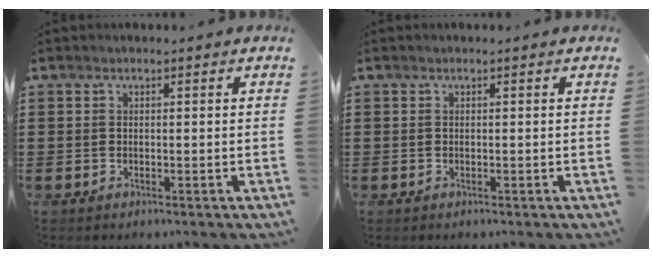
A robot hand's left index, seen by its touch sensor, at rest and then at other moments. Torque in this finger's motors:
{"motor_torque": [0.00, 0.00, 0.00, 0.01]}